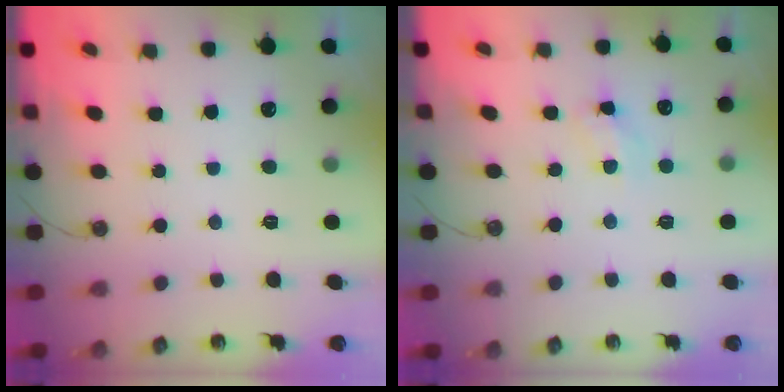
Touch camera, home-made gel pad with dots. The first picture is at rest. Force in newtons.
{"total": 4.5, "press": 4.4, "slide": 0.2}